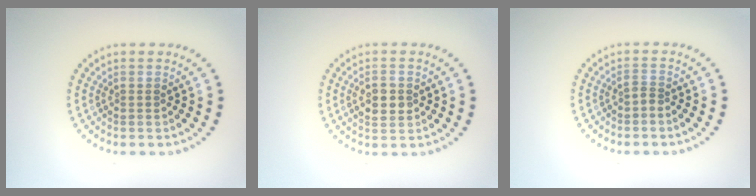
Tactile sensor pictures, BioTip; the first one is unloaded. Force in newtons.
{"total": 2.4, "press": 2.3, "slide": 0.2}
{"total": 0.6, "press": 0.4, "slide": 0.5}